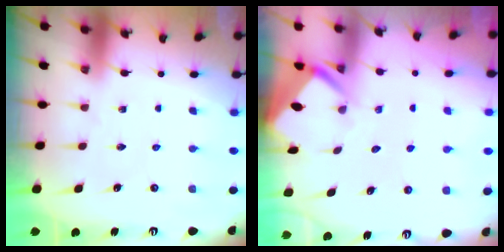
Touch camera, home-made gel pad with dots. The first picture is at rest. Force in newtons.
{"total": 2.3, "press": 2.3, "slide": 0.2}